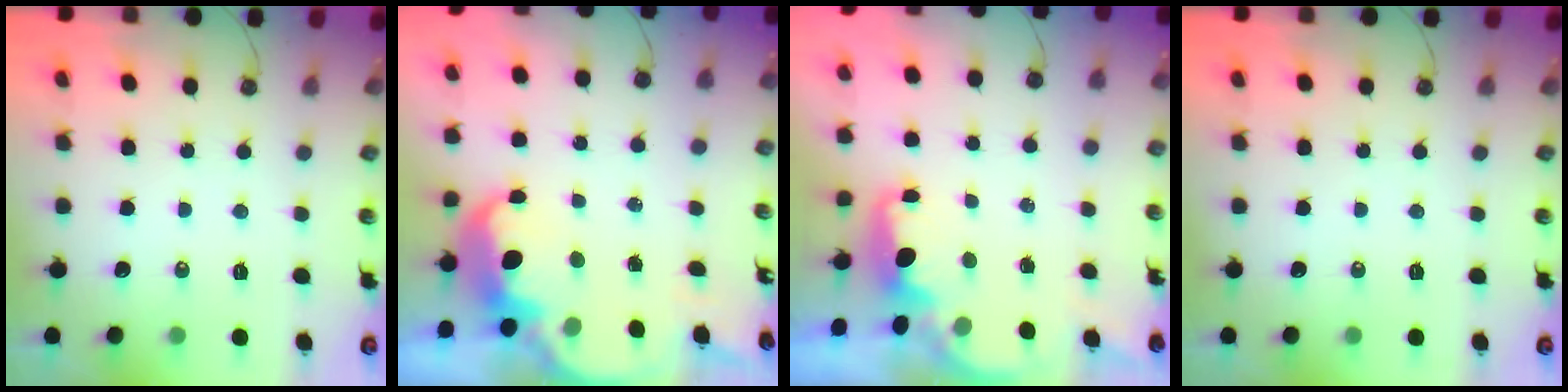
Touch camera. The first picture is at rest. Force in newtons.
{"total": 6.7, "press": 6.7, "slide": 0.4}
{"total": 1.5, "press": 1.3, "slide": 0.7}
{"total": 0.0}